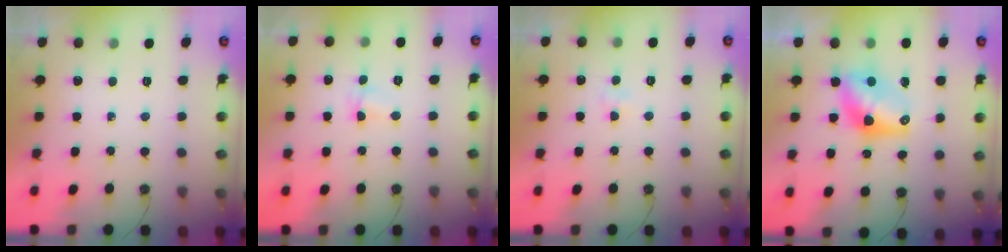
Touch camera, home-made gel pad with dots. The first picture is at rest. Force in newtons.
{"total": 3.1, "press": 2.9, "slide": 1.0}
{"total": 2.3, "press": 2.3, "slide": 0.5}
{"total": 8.2, "press": 8.2, "slide": 0.7}